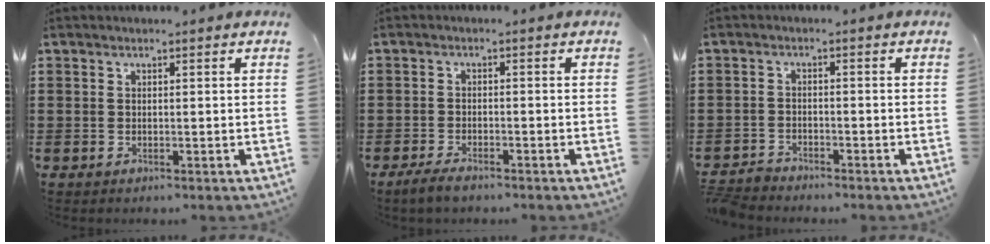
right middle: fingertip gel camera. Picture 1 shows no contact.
{"total": 2.3, "force": [-1.8, 0.7, 1.2], "torque": [-0.037, -0.003, -0.038]}
{"total": 2.7, "force": [-2.7, 0.4, 0.0], "torque": [-0.014, -0.002, -0.060]}